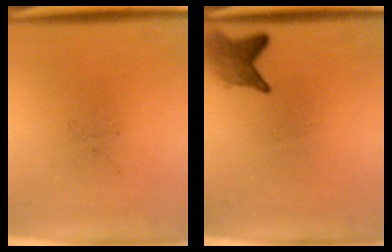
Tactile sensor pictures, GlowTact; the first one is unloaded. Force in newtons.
{"total": 2.9}